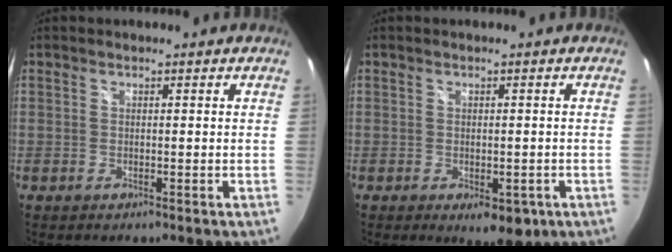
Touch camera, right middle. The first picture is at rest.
{"total": 5.6, "force": [-2.6, 2.9, 4.1], "torque": [-0.058, -0.017, -0.031]}